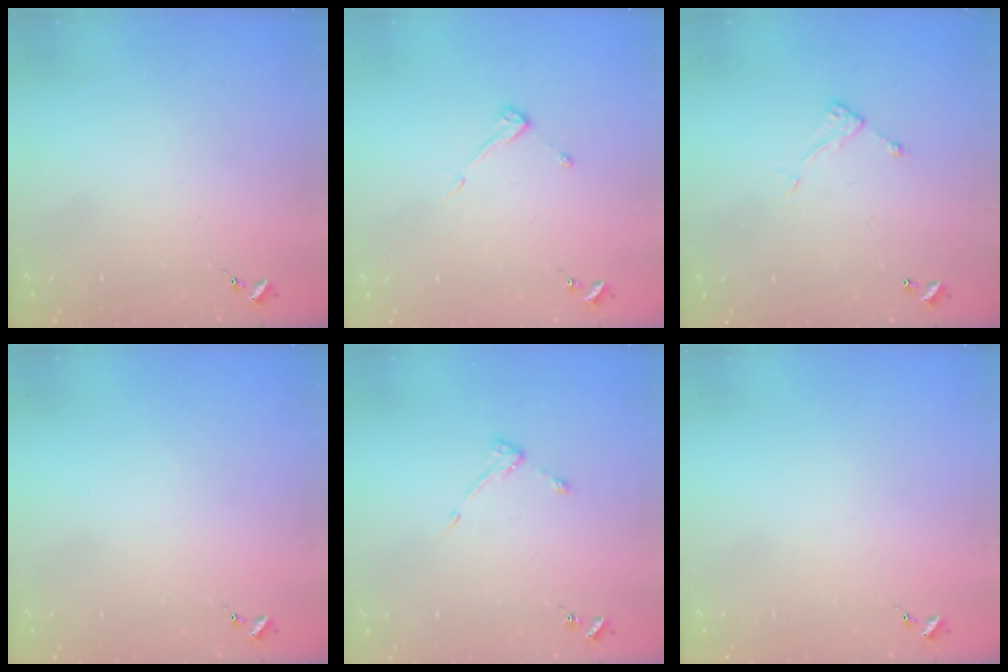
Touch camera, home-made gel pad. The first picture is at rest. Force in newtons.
{"total": 3.9, "press": 3.9, "slide": 0.4}
{"total": 5.0, "press": 5.0, "slide": 0.4}
{"total": 0.0}
{"total": 3.2, "press": 3.1, "slide": 0.5}
{"total": 0.0}